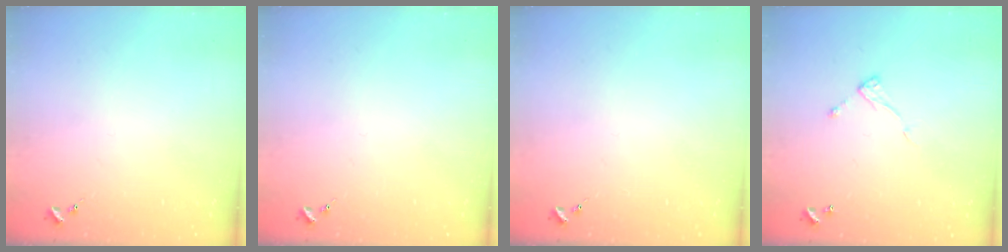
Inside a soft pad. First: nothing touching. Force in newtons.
{"total": 0.0}
{"total": 0.0}
{"total": 6.2, "press": 6.2, "slide": 0.4}